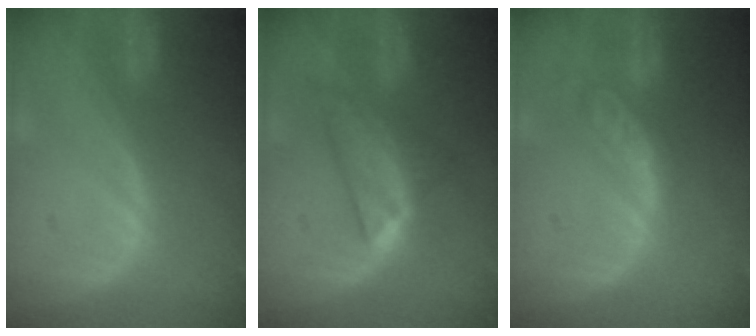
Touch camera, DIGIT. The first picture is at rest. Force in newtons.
{"total": 5.9, "press": 5.9, "slide": 0.8}
{"total": 5.9, "press": 5.1, "slide": 2.9}